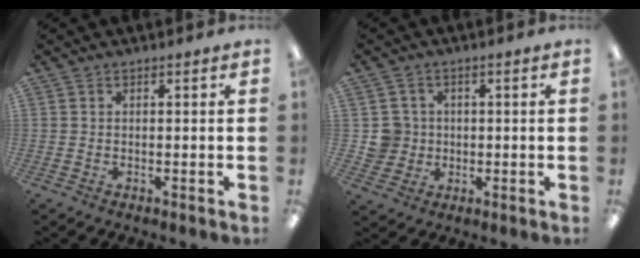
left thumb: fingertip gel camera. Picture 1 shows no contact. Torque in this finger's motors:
{"motor_torque": [-0.04, -0.02, -0.03, 0.04, 0.00]}